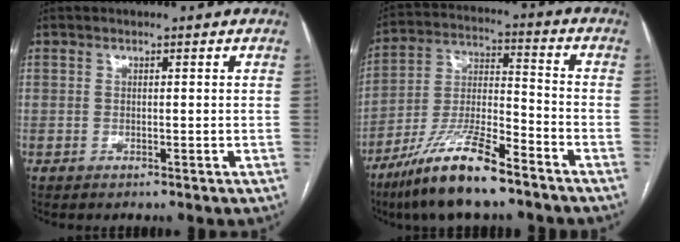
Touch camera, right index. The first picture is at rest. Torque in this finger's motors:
{"motor_torque": [1.13, -1.00, 0.79, 0.19]}